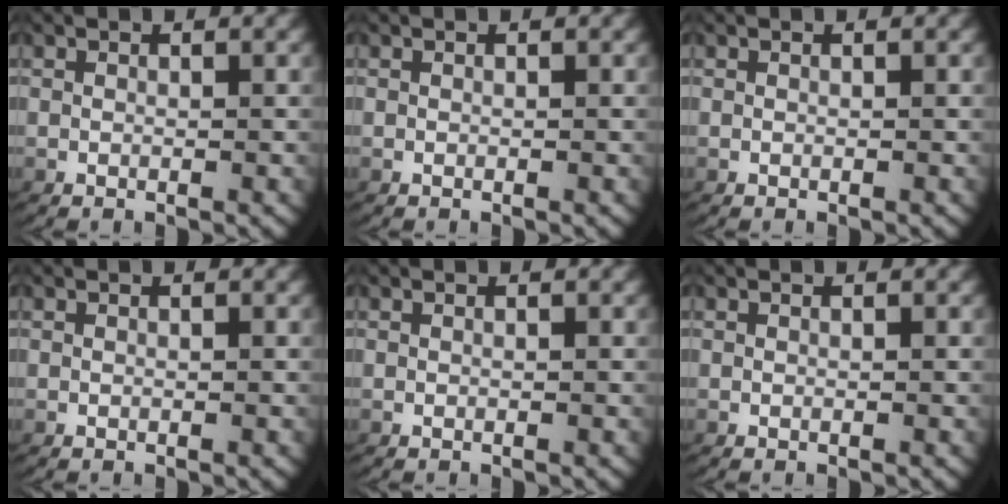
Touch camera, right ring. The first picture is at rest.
{"total": 0.0}
{"total": 0.0}
{"total": 0.0}
{"total": 0.0}
{"total": 0.0}